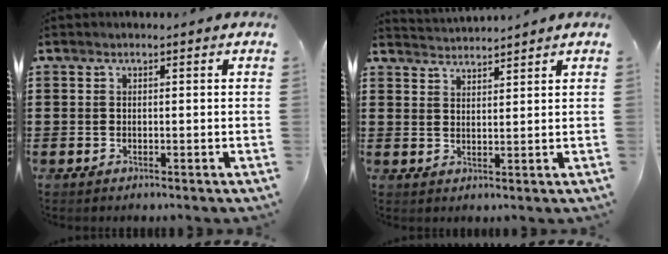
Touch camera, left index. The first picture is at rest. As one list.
[{"total": 2.5, "force": [2.4, -0.5, -0.5], "torque": [0.002, -0.008, 0.047]}]